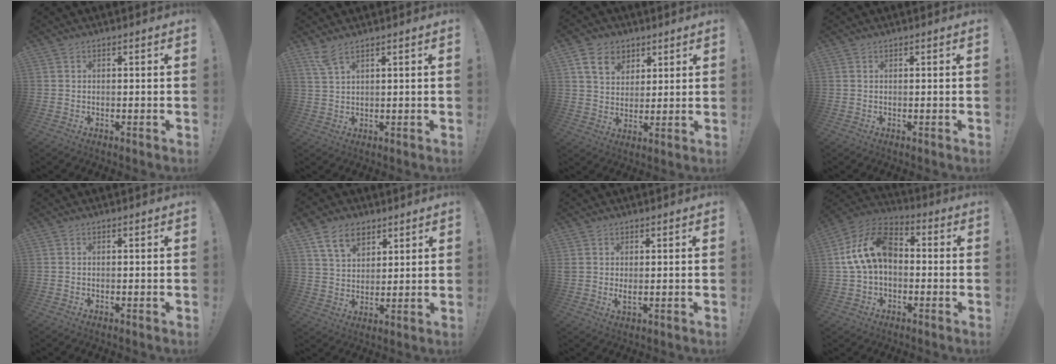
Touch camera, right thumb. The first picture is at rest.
{"total": 4.1, "force": [3.0, 0.6, 2.7], "torque": [-0.054, -0.012, 0.053]}
{"total": 10.1, "force": [5.4, 7.4, 4.1], "torque": [-0.064, -0.019, 0.106]}
{"total": 0.0}
{"total": 0.0}
{"total": 11.2, "force": [6.7, 7.3, 5.3], "torque": [-0.095, -0.023, 0.130]}
{"total": 2.5, "force": [1.0, 1.0, 2.1], "torque": [-0.028, -0.006, 0.017]}
{"total": 15.7, "force": [1.6, 10.6, 11.5], "torque": [-0.212, 0.021, 0.033]}